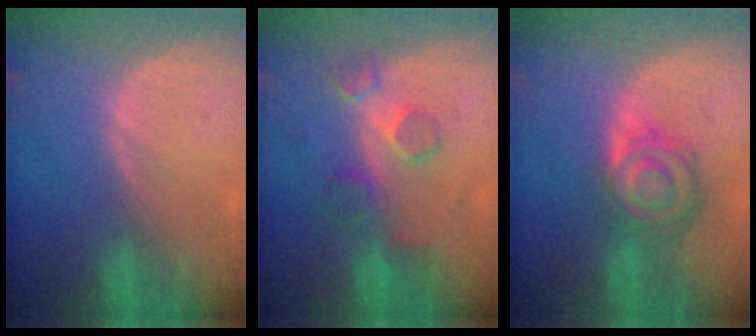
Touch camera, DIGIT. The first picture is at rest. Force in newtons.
{"total": 5.7, "press": 5.5, "slide": 1.3}
{"total": 8.0, "press": 7.1, "slide": 3.6}